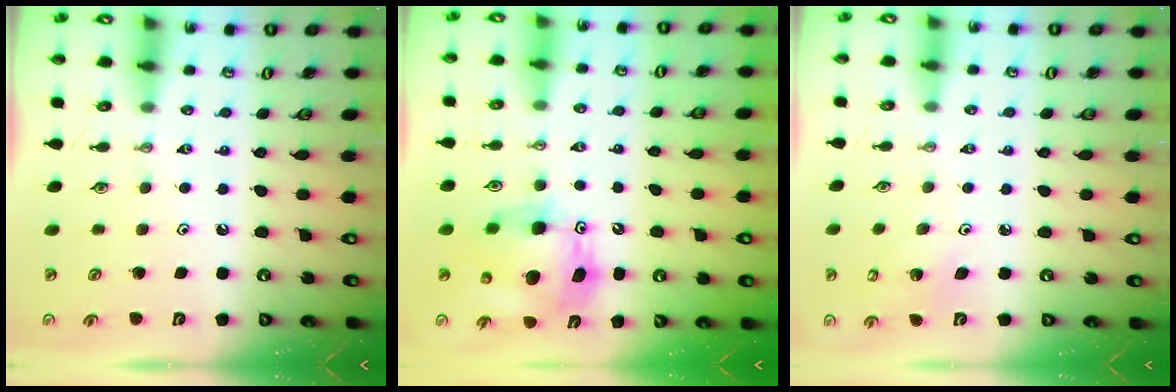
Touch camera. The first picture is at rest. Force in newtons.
{"total": 12.6, "press": 12.5, "slide": 1.5}
{"total": 4.2, "press": 4.2, "slide": 0.2}